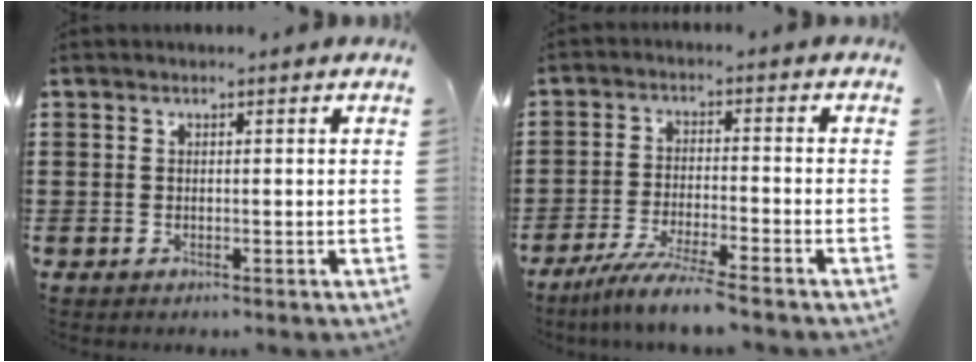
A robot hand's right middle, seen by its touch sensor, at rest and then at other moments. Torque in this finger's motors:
{"motor_torque": [2.14, 0.00, 0.34, 0.04]}